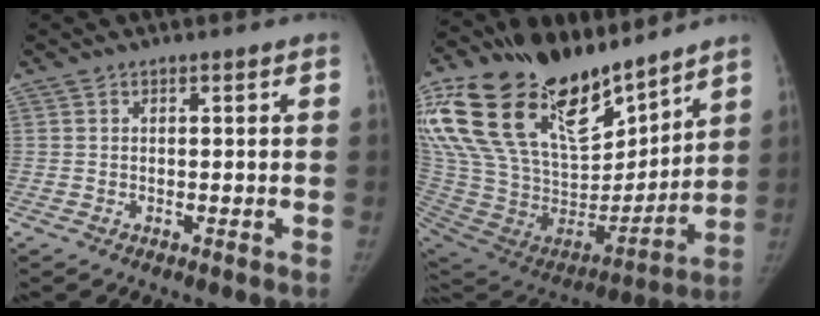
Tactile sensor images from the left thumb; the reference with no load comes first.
{"total": 36.9, "force": [25.0, 17.6, 20.6], "torque": [-0.410, -0.052, 0.452]}